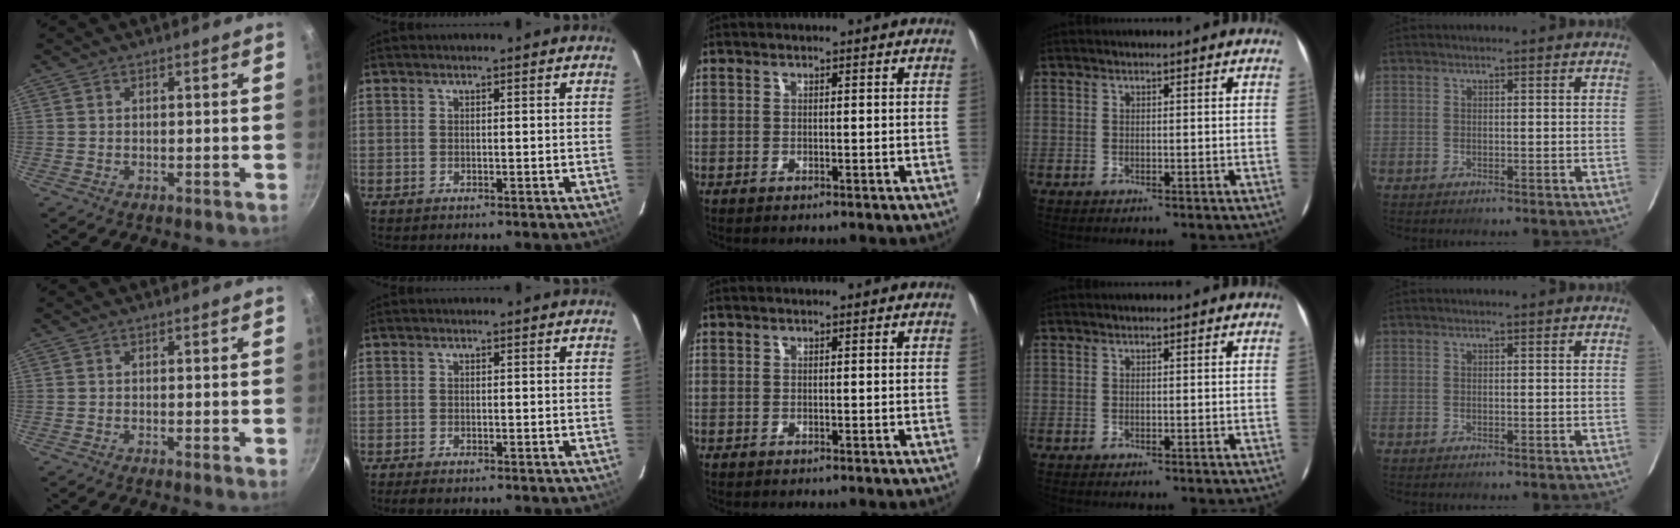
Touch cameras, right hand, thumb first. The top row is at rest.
{"thumb": {"total": 0.6, "force": [0.1, 0.0, 0.6], "torque": [-0.009, -0.006, -0.003]}, "index": {"total": 2.3, "force": [-1.9, 0.6, 1.2], "torque": [-0.025, -0.009, -0.035]}}